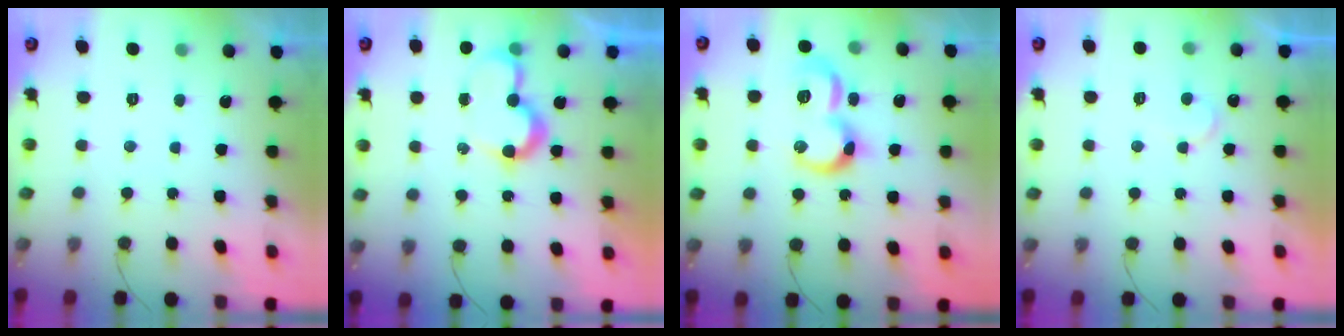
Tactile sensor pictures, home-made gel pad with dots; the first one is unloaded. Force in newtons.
{"total": 8.2, "press": 8.2, "slide": 0.4}
{"total": 12.9, "press": 12.8, "slide": 1.1}
{"total": 7.0, "press": 6.9, "slide": 0.5}